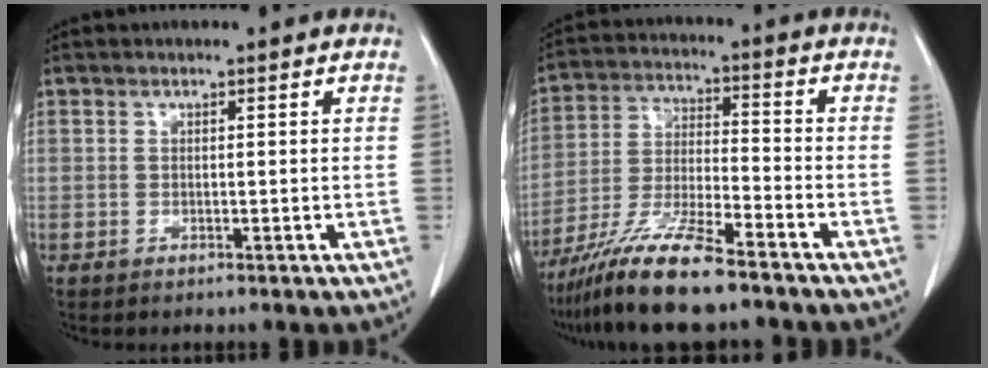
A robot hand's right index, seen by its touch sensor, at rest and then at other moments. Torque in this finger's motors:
{"motor_torque": [1.06, -1.04, 0.51, 0.21]}